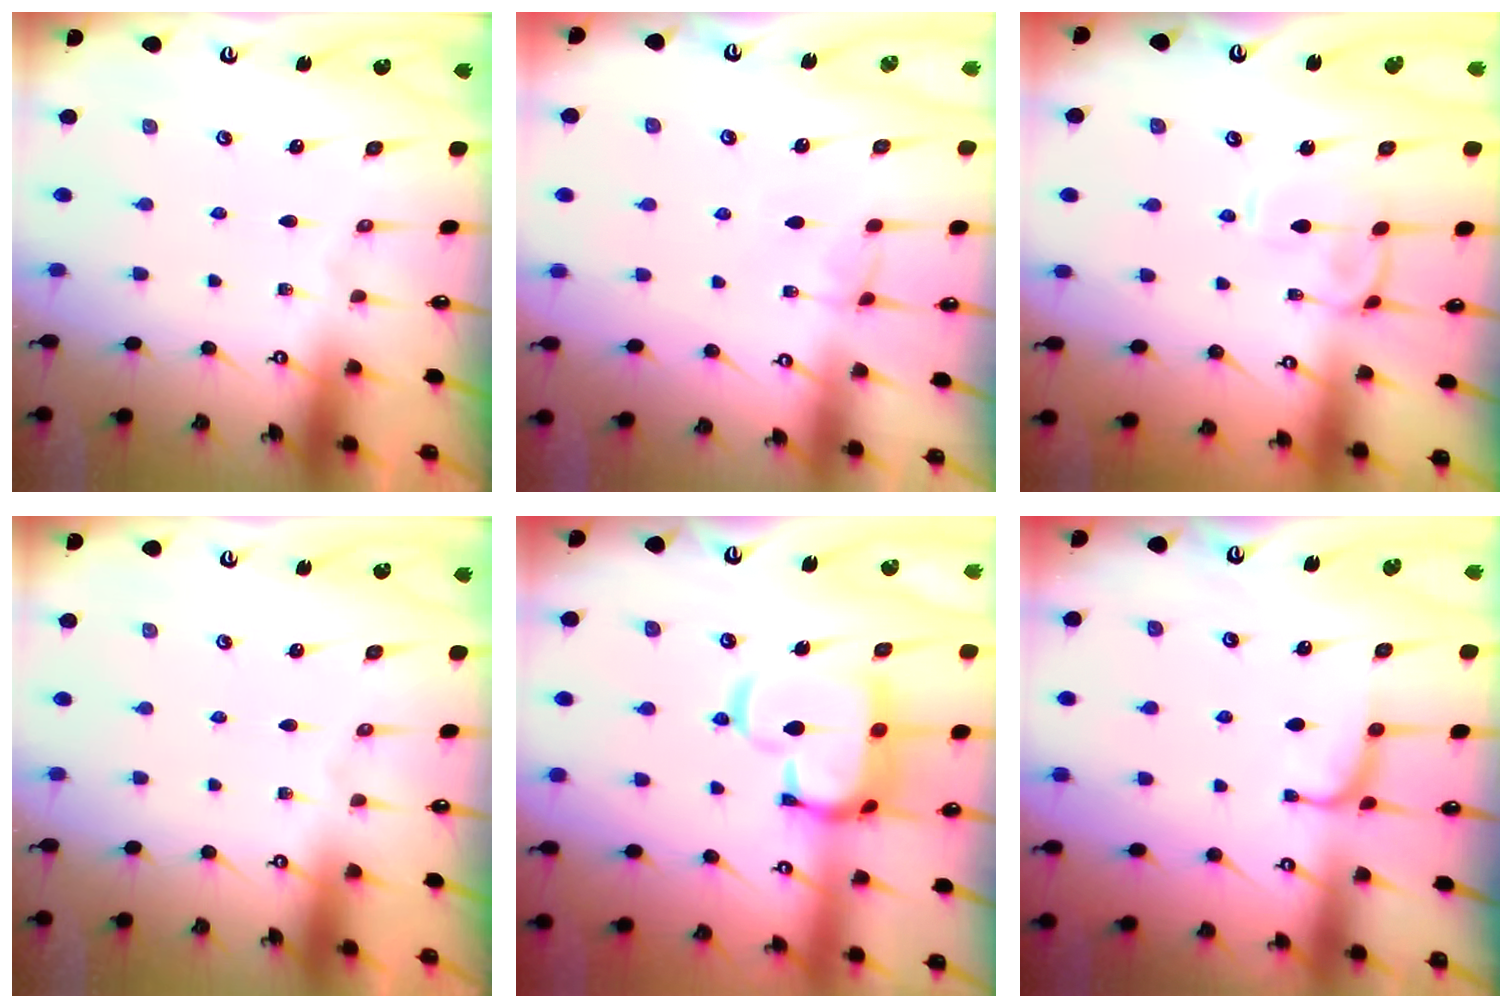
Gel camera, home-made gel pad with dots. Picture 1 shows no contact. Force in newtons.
{"total": 2.8, "press": 2.7, "slide": 0.4}
{"total": 1.1, "press": 0.9, "slide": 0.7}
{"total": 0.0}
{"total": 13.3, "press": 13.2, "slide": 1.7}
{"total": 0.7, "press": 0.3, "slide": 0.7}